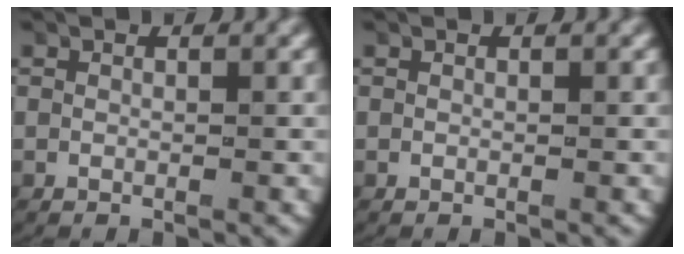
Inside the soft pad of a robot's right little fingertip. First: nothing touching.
{"total": 0.0}